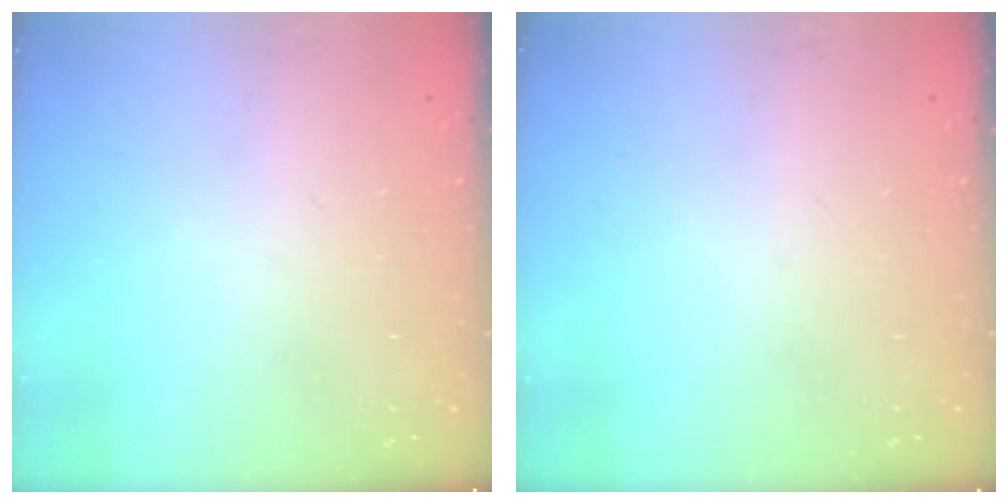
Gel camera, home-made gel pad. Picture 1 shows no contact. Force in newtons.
{"total": 0.0}